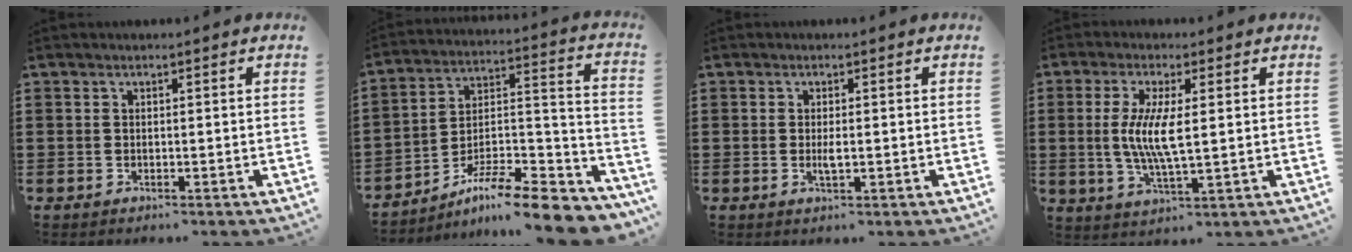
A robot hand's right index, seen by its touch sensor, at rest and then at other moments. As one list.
[{"total": 9.9, "force": [-8.4, 1.3, 5.1], "torque": [-0.072, 0.013, -0.162]}, {"total": 1.6, "force": [-0.1, 0.5, 1.5], "torque": [-0.036, -0.003, -0.005]}, {"total": 6.7, "force": [0.5, 1.5, 6.5], "torque": [-0.130, -0.003, 0.004]}]